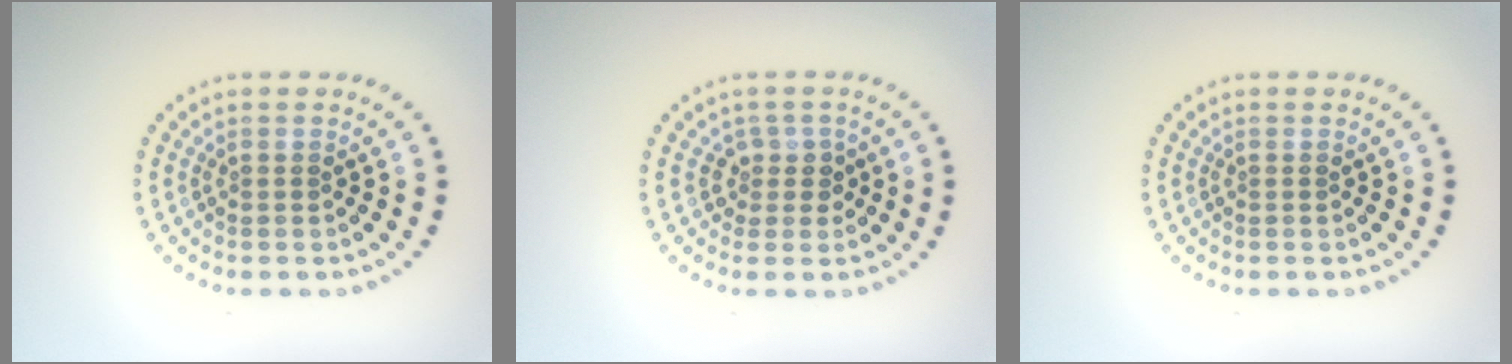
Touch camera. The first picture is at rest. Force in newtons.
{"total": 1.8, "press": 1.4, "slide": 1.2}
{"total": 0.0}